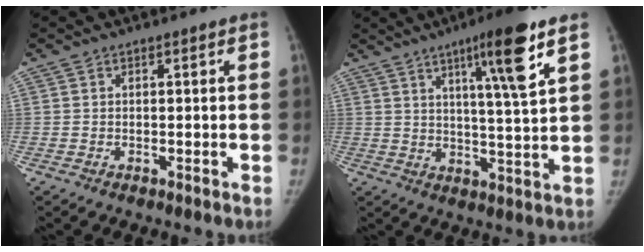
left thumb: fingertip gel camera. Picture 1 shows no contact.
{"total": 12.2, "force": [6.3, 0.6, 10.5], "torque": [-0.162, -0.032, 0.096]}